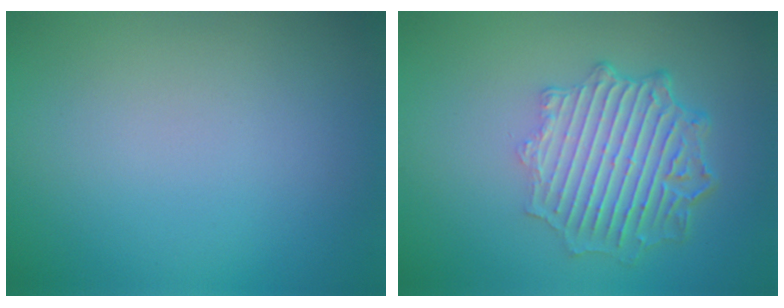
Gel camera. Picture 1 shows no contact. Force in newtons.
{"total": 6.3, "press": 4.7, "slide": 4.2}